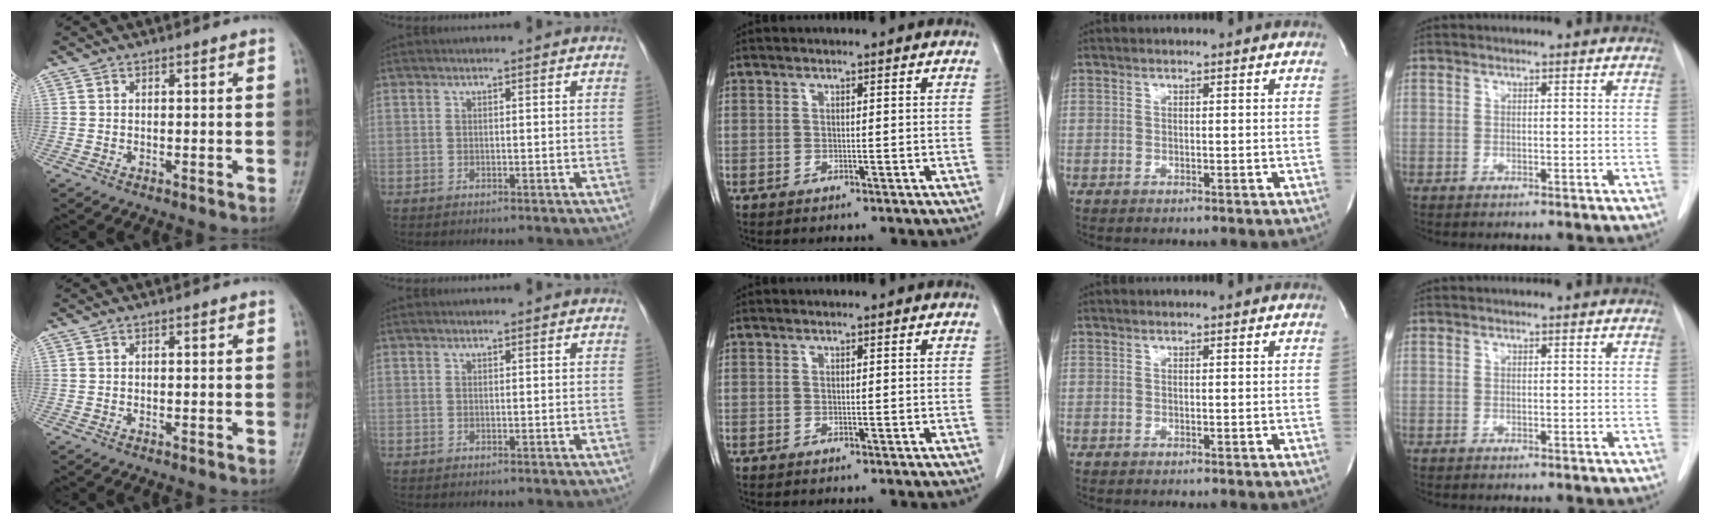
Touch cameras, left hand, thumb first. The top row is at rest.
{}